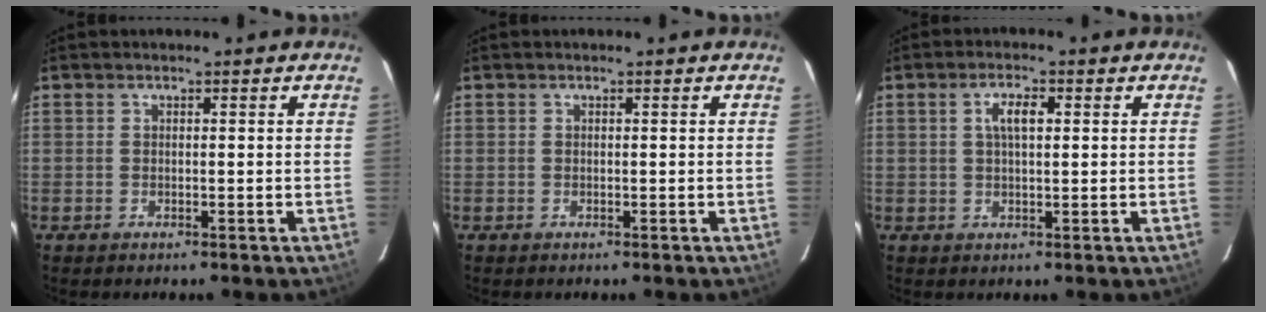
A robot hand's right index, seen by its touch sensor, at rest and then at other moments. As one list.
[{"total": 0.0}, {"total": 3.7, "force": [0.9, 1.4, 3.3], "torque": [-0.061, 0.009, 0.018]}]